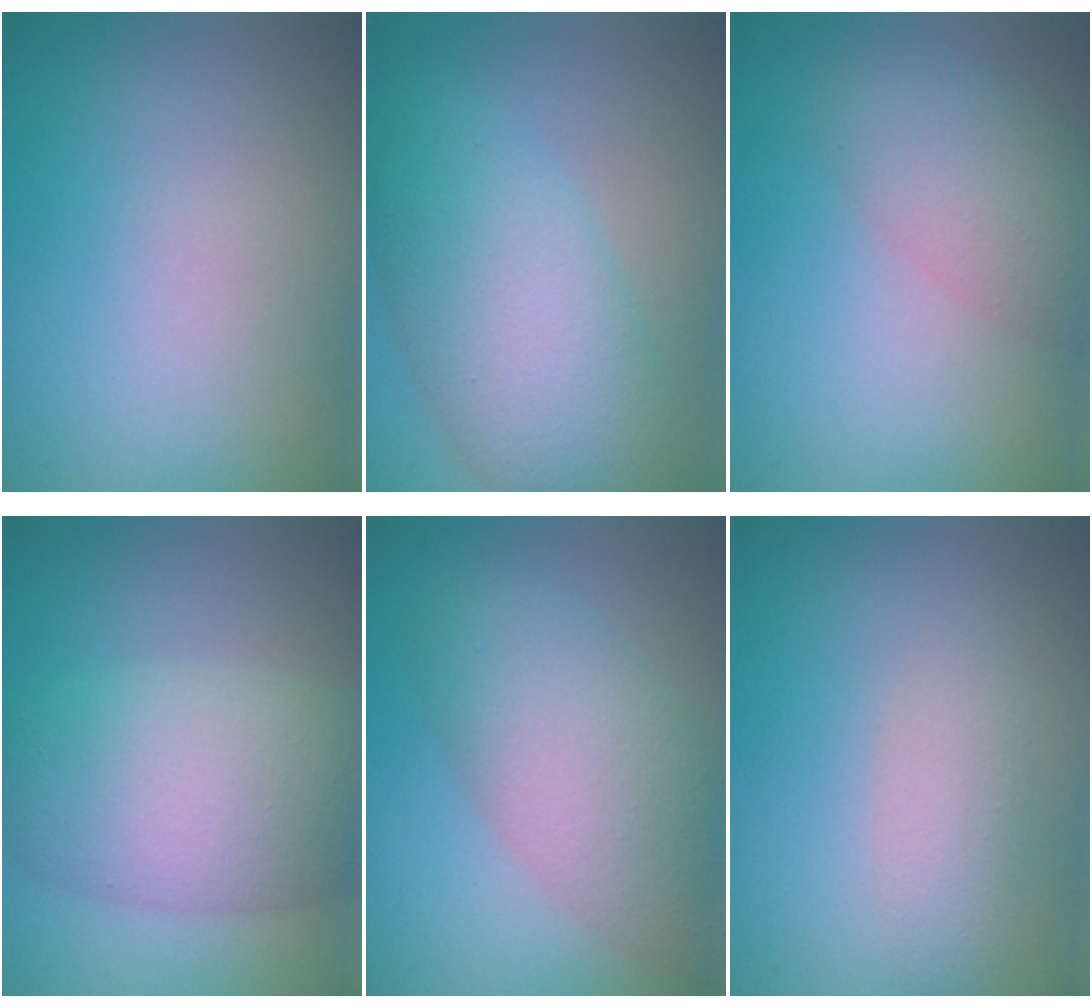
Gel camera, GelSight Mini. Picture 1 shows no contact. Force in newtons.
{"total": 8.1, "press": 8.1, "slide": 0.3}
{"total": 3.9, "press": 3.9, "slide": 0.2}
{"total": 7.4, "press": 7.4, "slide": 0.5}
{"total": 6.5, "press": 6.5, "slide": 0.2}
{"total": 2.1, "press": 2.1, "slide": 0.1}